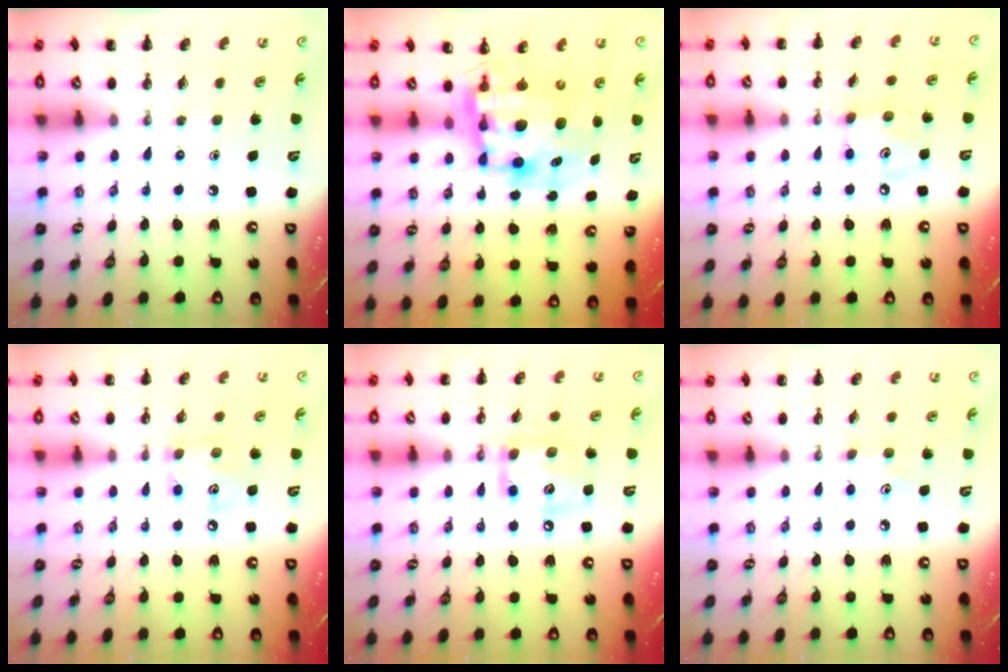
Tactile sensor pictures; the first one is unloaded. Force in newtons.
{"total": 9.8, "press": 9.5, "slide": 2.5}
{"total": 4.9, "press": 4.9, "slide": 0.5}
{"total": 5.7, "press": 5.7, "slide": 0.4}
{"total": 11.1, "press": 11.1, "slide": 0.8}
{"total": 2.9, "press": 2.8, "slide": 0.8}